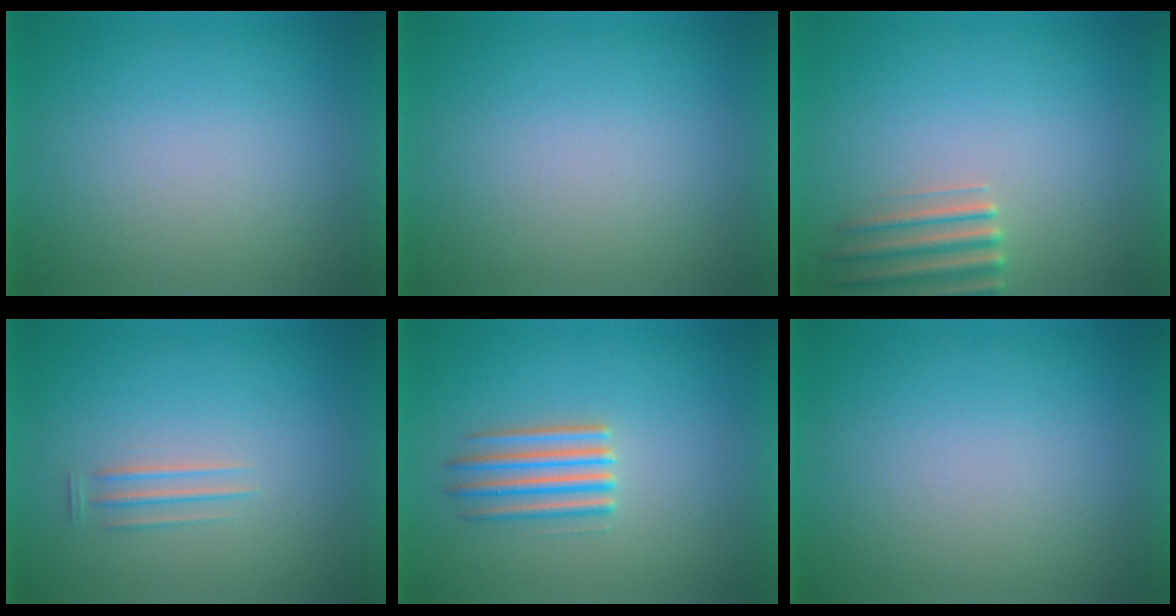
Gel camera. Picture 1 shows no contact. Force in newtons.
{"total": 0.0}
{"total": 2.8}
{"total": 1.2}
{"total": 2.5}
{"total": 0.0}